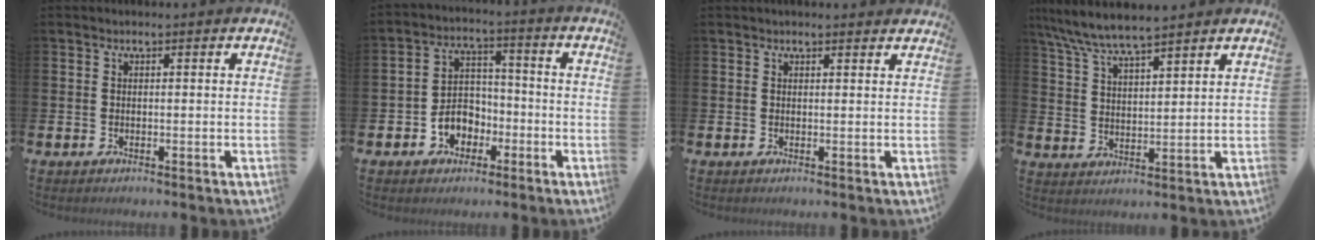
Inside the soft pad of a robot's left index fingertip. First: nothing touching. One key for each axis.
{"total": 4.8, "fx": -1.8, "fy": 4.2, "fz": 1.6, "tx": -0.033, "ty": 0.004, "tz": -0.039}
{"total": 0.9, "fx": 0.9, "fy": 0.1, "fz": 0.2, "tx": 0.004, "ty": -0.002, "tz": 0.016}
{"total": 6.5, "fx": 6.2, "fy": 0.4, "fz": 2.0, "tx": -0.065, "ty": -0.027, "tz": 0.111}